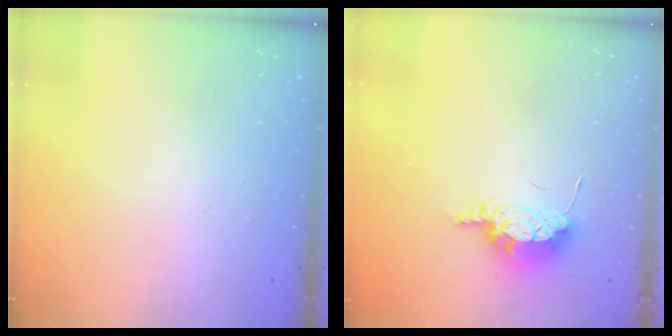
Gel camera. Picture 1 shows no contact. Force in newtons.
{"total": 8.0, "press": 7.7, "slide": 2.2}